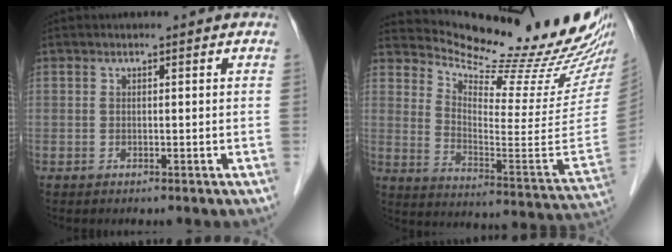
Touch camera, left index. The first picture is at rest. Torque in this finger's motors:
{"motor_torque": [-0.02, -0.26, 0.02, -0.01]}